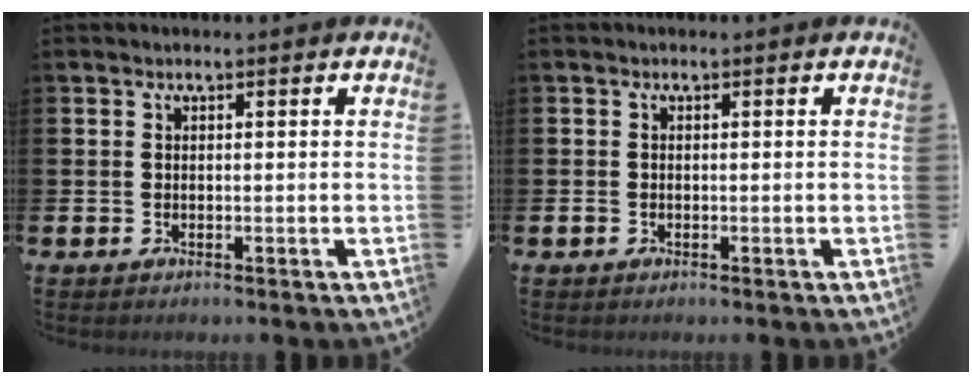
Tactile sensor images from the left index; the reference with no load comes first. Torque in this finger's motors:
{"motor_torque": [1.14, 0.73, 0.09, 0.04]}